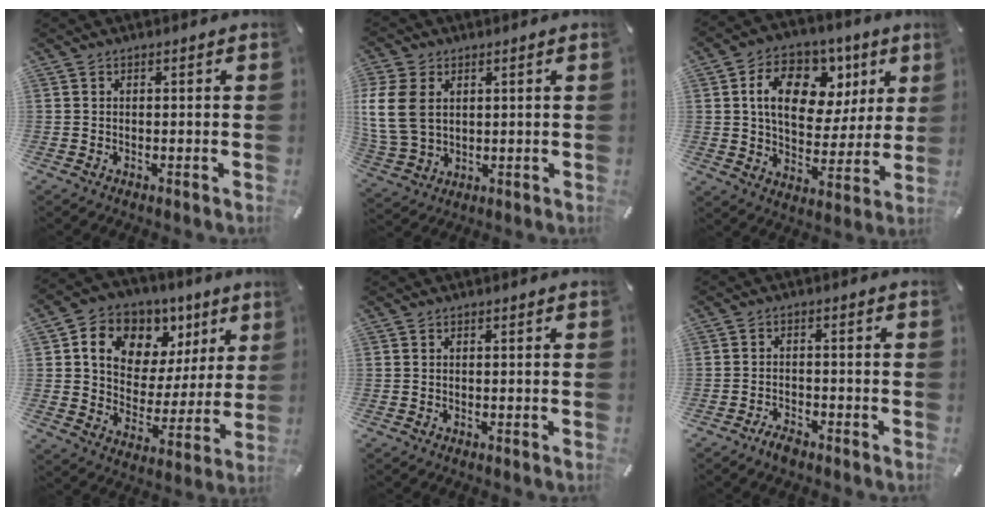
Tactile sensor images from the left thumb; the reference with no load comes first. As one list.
[{"total": 10.9, "force": [2.2, 8.3, 6.8], "torque": [-0.177, 0.008, 0.041]}, {"total": 15.8, "force": [6.0, 11.1, 9.6], "torque": [-0.147, -0.015, 0.107]}, {"total": 12.3, "force": [6.4, 9.5, 4.6], "torque": [-0.081, -0.043, 0.120]}, {"total": 0.0}, {"total": 3.0, "force": [-2.6, 1.1, 1.2], "torque": [-0.027, 0.012, -0.051]}]